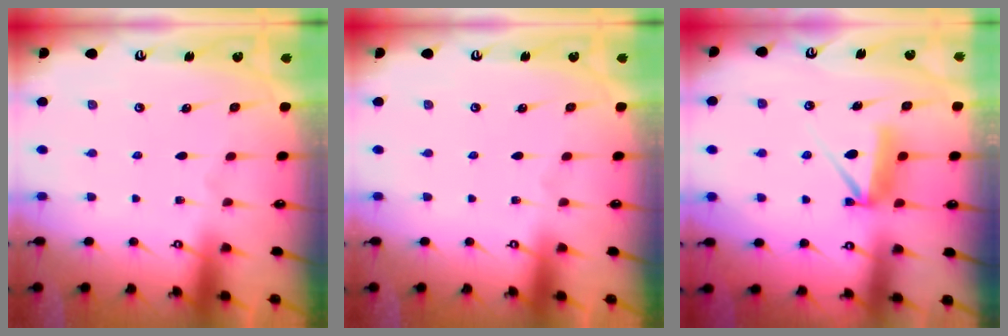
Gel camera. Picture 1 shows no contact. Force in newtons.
{"total": 0.0}
{"total": 7.5, "press": 7.5, "slide": 0.5}